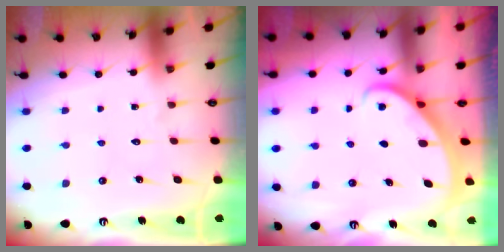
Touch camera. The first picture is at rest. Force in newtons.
{"total": 1.9, "press": 1.9, "slide": 0.2}